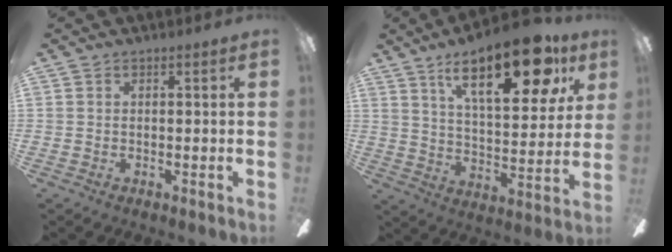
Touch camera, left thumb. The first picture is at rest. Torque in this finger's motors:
{"motor_torque": [0.51, 0.52, 1.35, -1.43, 0.10]}